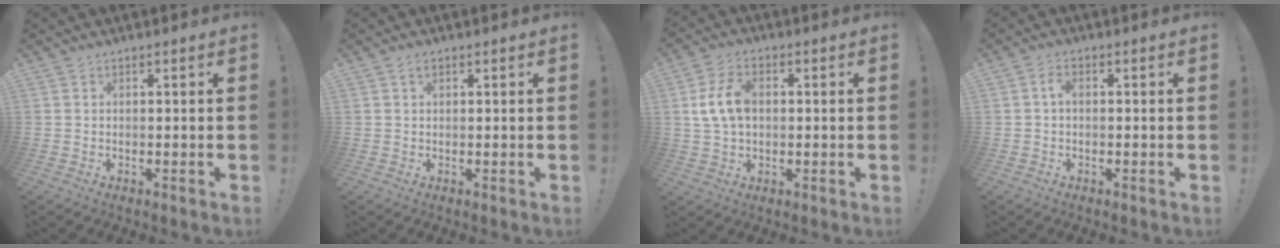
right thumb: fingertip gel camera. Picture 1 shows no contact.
{"total": 0.8, "force": [0.5, 0.5, 0.4], "torque": [-0.009, 0.002, 0.008]}
{"total": 9.6, "force": [1.1, 6.3, 7.2], "torque": [-0.140, 0.008, 0.024]}
{"total": 2.2, "force": [-0.3, 1.2, 1.9], "torque": [-0.042, 0.012, -0.005]}